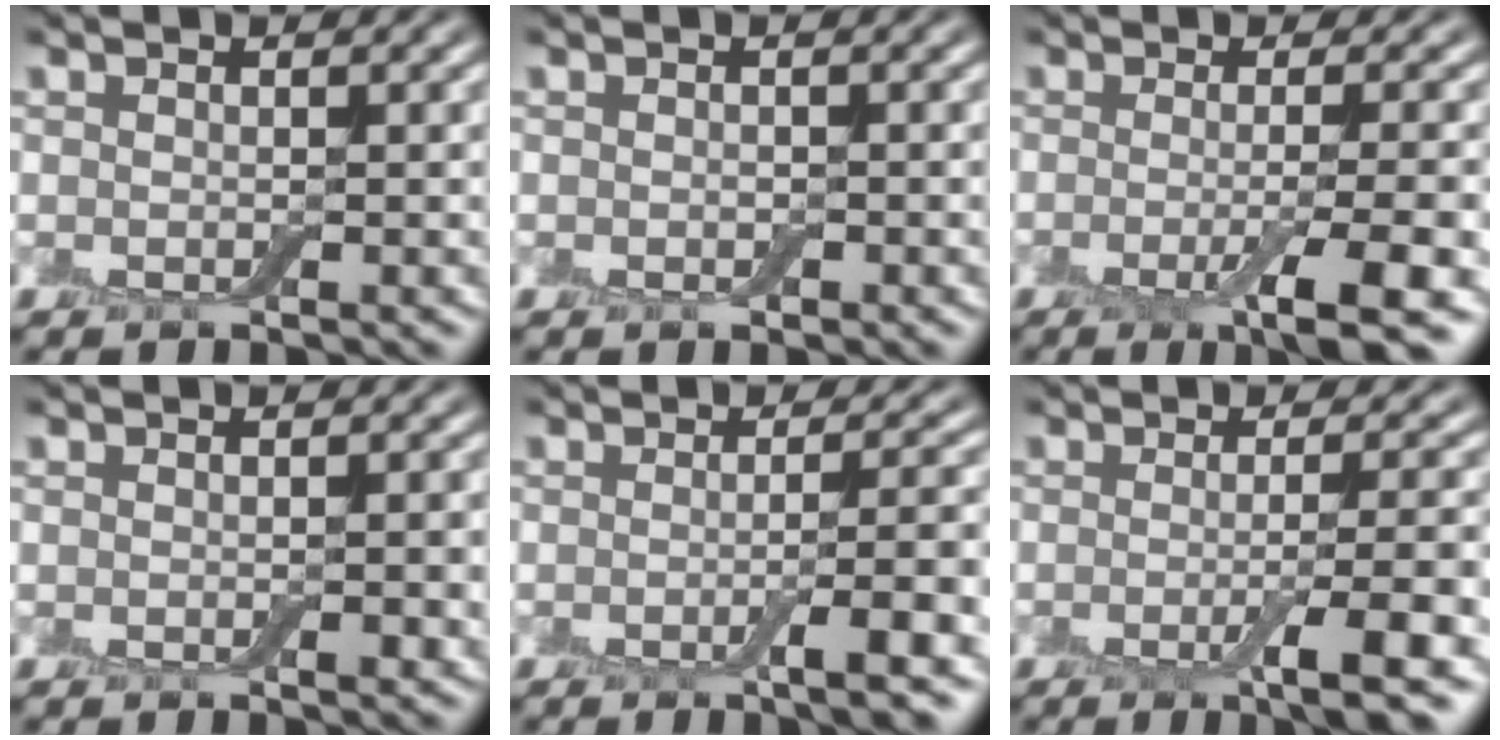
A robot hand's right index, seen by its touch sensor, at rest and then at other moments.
{"total": 0.7, "force": [-0.2, 0.5, 0.5], "torque": [-0.008, -0.001, -0.002]}
{"total": 6.6, "force": [-2.6, 1.3, 6.0], "torque": [-0.083, -0.008, -0.044]}
{"total": 1.2, "force": [-0.3, 0.3, 1.1], "torque": [-0.015, 0.000, -0.001]}
{"total": 5.0, "force": [-1.4, 0.9, 4.7], "torque": [-0.064, 0.003, -0.024]}
{"total": 6.0, "force": [-2.0, 1.1, 5.6], "torque": [-0.080, -0.003, -0.034]}